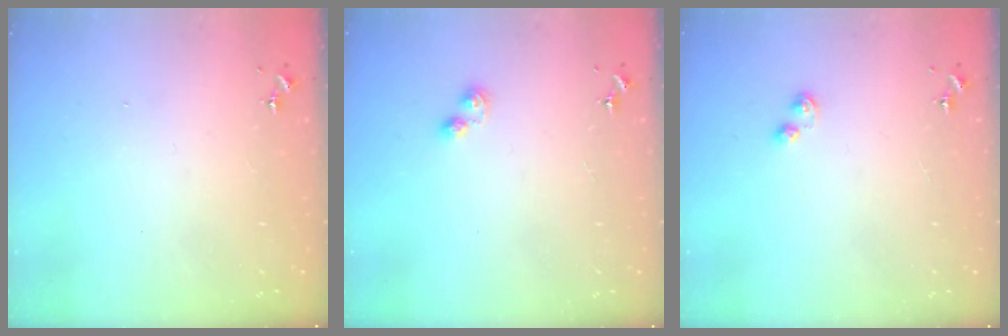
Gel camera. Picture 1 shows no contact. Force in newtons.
{"total": 3.9, "press": 3.8, "slide": 0.6}
{"total": 2.9, "press": 2.8, "slide": 0.7}